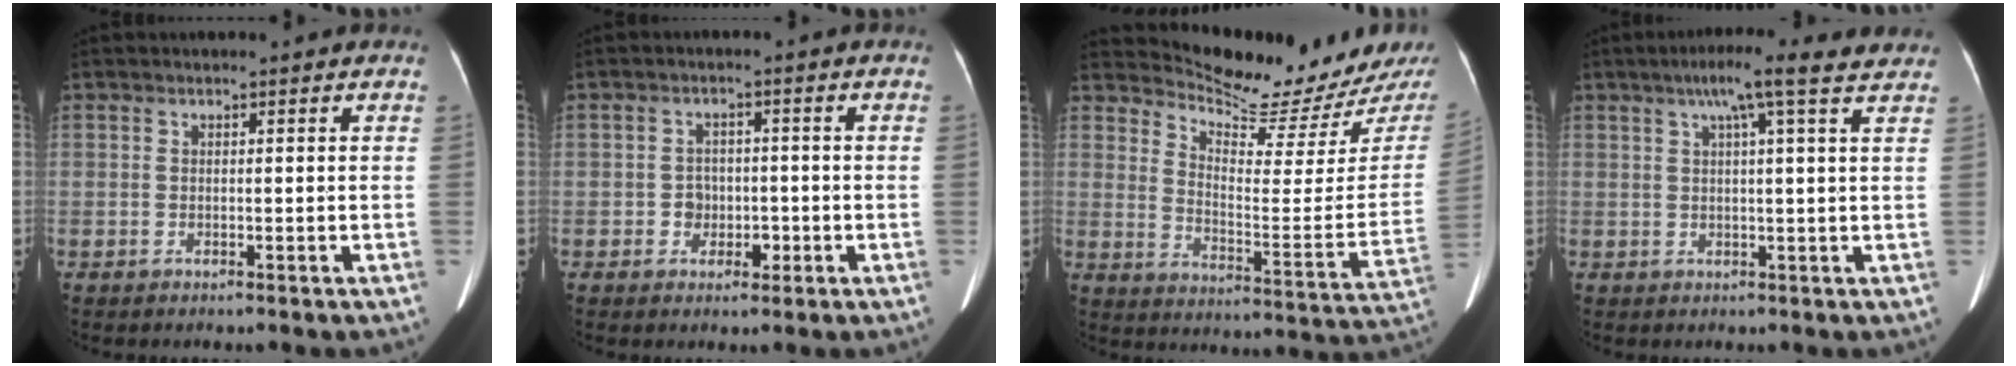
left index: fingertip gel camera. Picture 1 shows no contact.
{"total": 2.9, "force": [-0.8, 2.5, 1.1], "torque": [-0.015, 0.007, -0.008]}
{"total": 15.6, "force": [15.1, 0.1, 4.0], "torque": [-0.067, -0.084, 0.208]}
{"total": 8.9, "force": [6.3, -0.2, 6.3], "torque": [-0.095, 0.030, 0.073]}